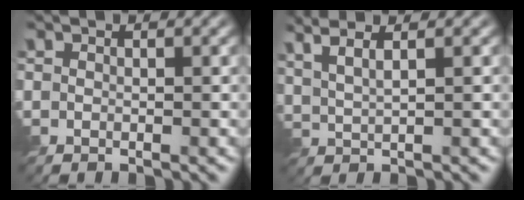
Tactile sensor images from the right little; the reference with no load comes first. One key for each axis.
{"total": 4.8, "fx": 3.0, "fy": 1.6, "fz": 3.4, "tx": -0.052, "ty": 0.019, "tz": 0.038}